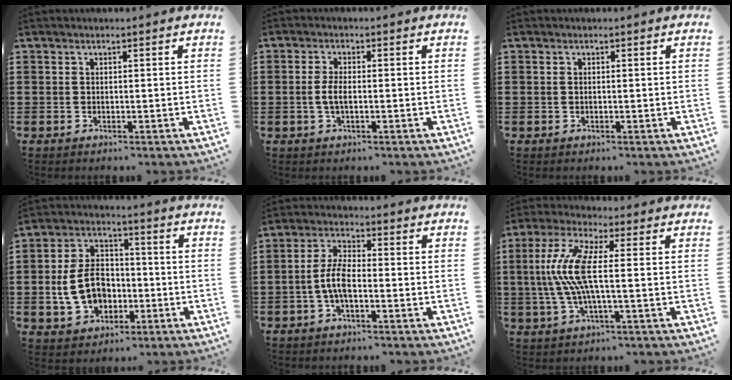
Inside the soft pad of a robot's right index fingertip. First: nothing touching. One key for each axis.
{"total": 2.7, "fx": -0.4, "fy": 1.0, "fz": 2.5, "tx": -0.061, "ty": -0.003, "tz": -0.012}
{"total": 0.0}
{"total": 9.1, "fx": -1.5, "fy": 6.6, "fz": 6.1, "tx": -0.139, "ty": 0.007, "tz": -0.033}
{"total": 5.7, "fx": -1.4, "fy": 2.2, "fz": 5.0, "tx": -0.124, "ty": -0.003, "tz": -0.034}
{"total": 9.4, "fx": -0.4, "fy": 1.7, "fz": 9.2, "tx": -0.215, "ty": -0.018, "tz": -0.021}